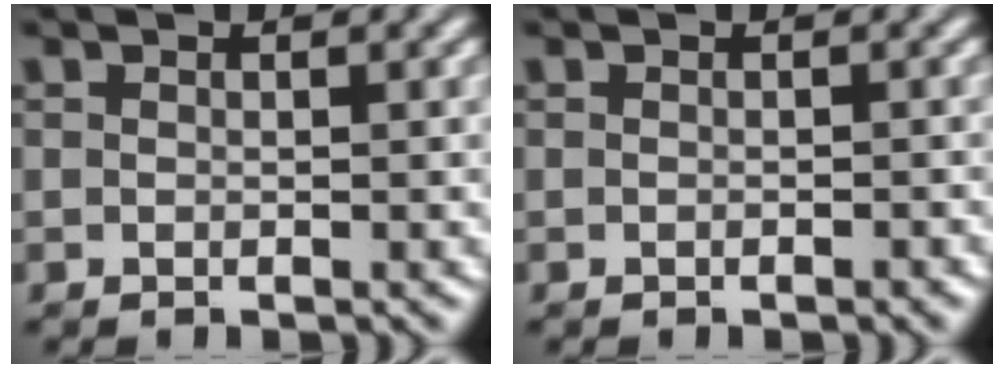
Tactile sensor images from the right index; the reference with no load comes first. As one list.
[{"total": 0.5, "force": [-0.5, 0.0, 0.1], "torque": [-0.001, 0.004, -0.011]}]